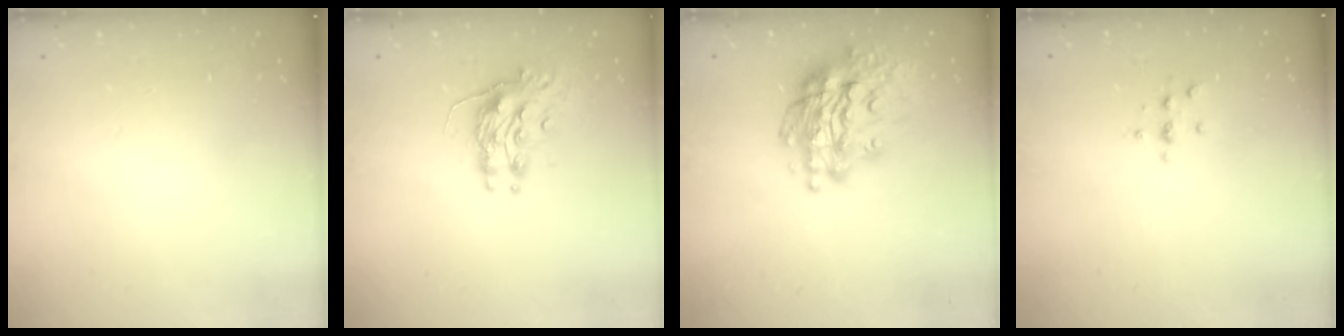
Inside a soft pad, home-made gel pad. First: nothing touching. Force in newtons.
{"total": 9.2, "press": 9.2, "slide": 0.5}
{"total": 18.9, "press": 18.8, "slide": 2.2}
{"total": 2.2, "press": 2.1, "slide": 0.2}